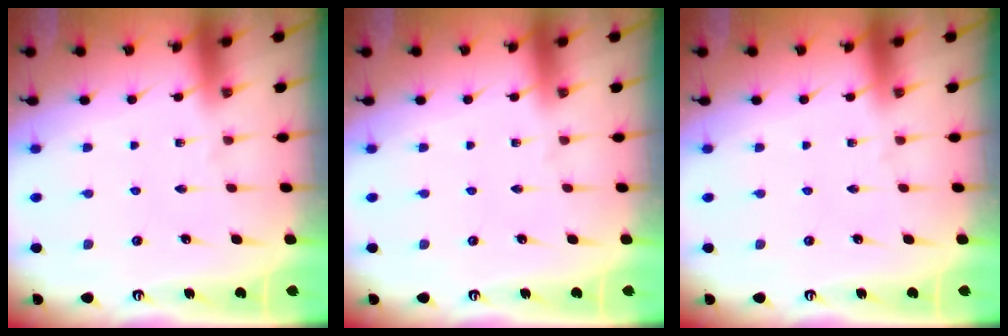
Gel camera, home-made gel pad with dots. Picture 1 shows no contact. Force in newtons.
{"total": 0.0}
{"total": 0.0}